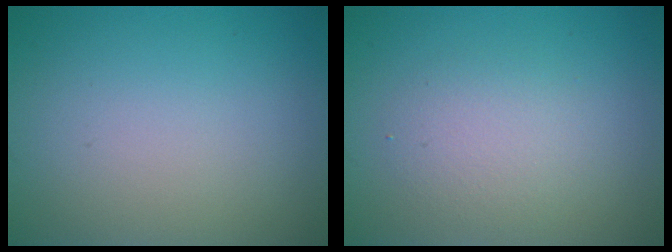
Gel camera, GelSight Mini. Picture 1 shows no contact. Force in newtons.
{"total": 2.6, "press": 2.6, "slide": 0.2}